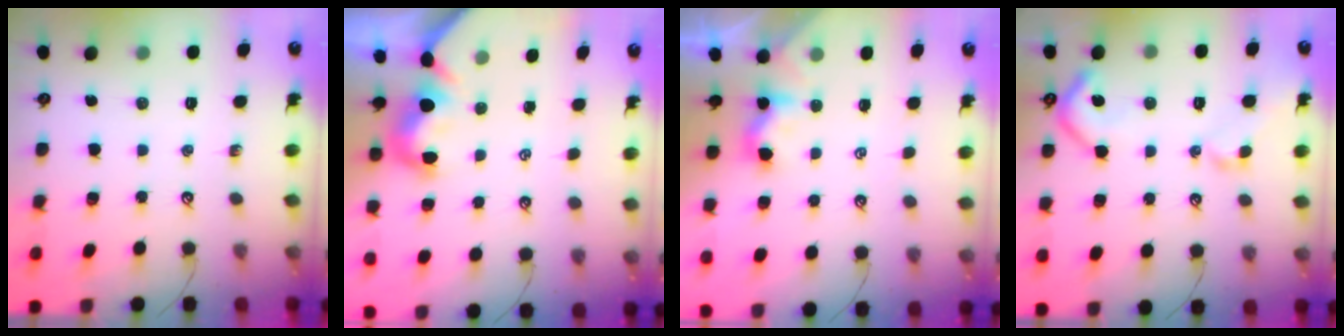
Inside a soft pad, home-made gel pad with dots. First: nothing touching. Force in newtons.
{"total": 1.5, "press": 1.2, "slide": 0.9}
{"total": 2.3, "press": 2.3, "slide": 0.2}
{"total": 8.5, "press": 8.4, "slide": 1.3}